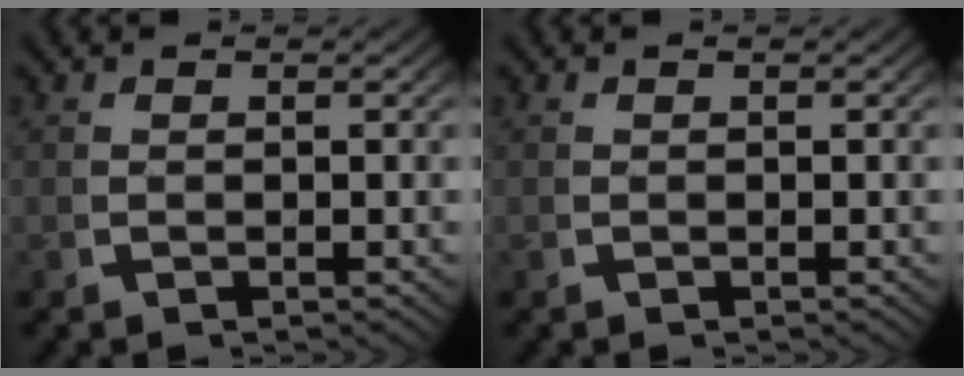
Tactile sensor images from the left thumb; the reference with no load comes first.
{"total": 0.0}